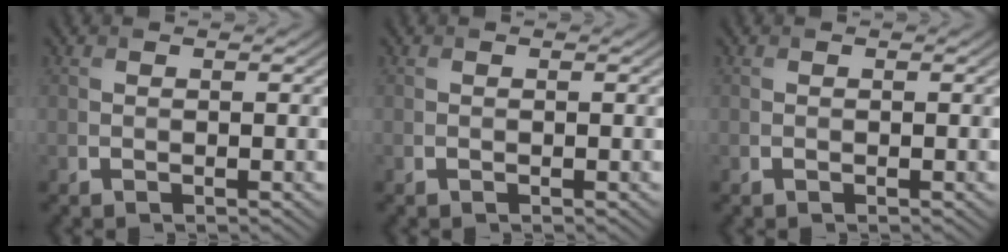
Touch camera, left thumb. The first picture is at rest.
{"total": 0.0}
{"total": 0.0}